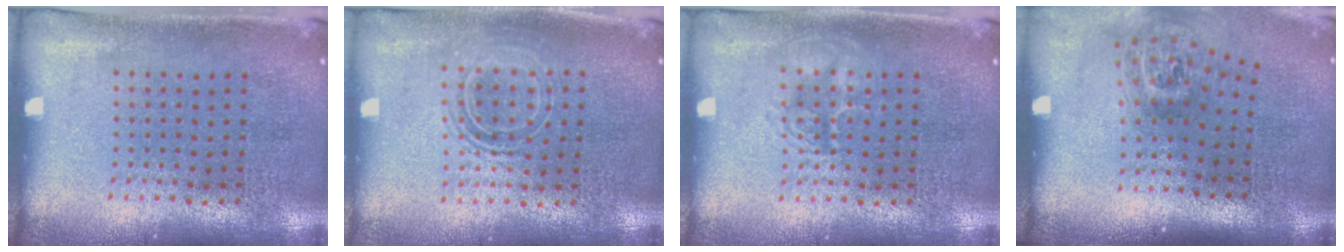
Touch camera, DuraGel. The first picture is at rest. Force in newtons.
{"total": 1.6, "press": 1.2, "slide": 1.0}
{"total": 1.8, "press": 1.7, "slide": 0.2}
{"total": 1.8, "press": 1.2, "slide": 1.4}